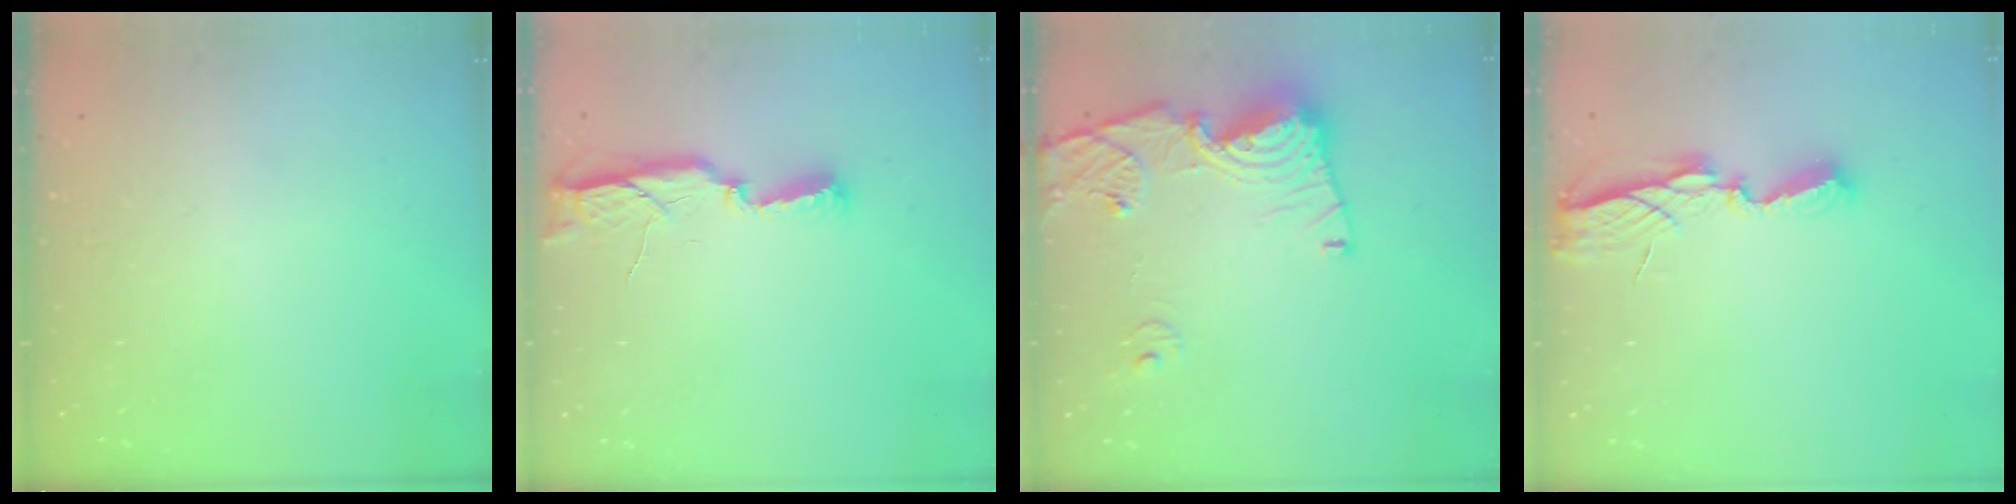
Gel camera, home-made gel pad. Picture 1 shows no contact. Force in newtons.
{"total": 9.5, "press": 8.0, "slide": 5.2}
{"total": 14.7, "press": 14.6, "slide": 1.8}
{"total": 6.2, "press": 6.2, "slide": 0.0}